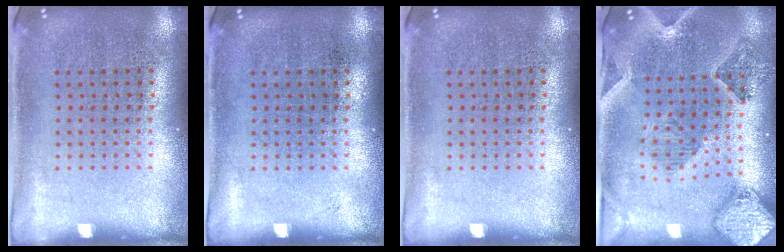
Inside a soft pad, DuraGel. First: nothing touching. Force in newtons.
{"total": 0.0}
{"total": 0.0}
{"total": 1.8, "press": 1.7, "slide": 0.4}